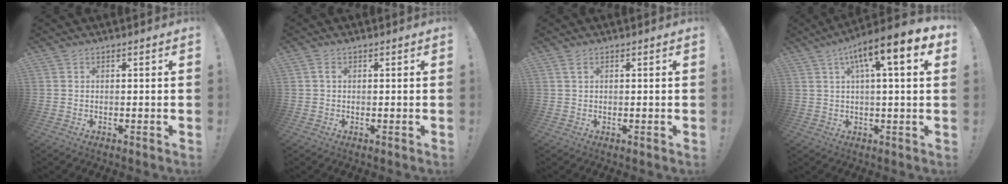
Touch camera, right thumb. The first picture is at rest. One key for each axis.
{"total": 1.4, "fx": 0.3, "fy": 0.7, "fz": 1.2, "tx": -0.026, "ty": 0.005, "tz": 0.006}
{"total": 1.3, "fx": 0.6, "fy": 0.4, "fz": 1.1, "tx": -0.022, "ty": 0.002, "tz": 0.010}
{"total": 11.5, "fx": 4.3, "fy": 2.0, "fz": 10.4, "tx": -0.165, "ty": -0.016, "tz": 0.061}